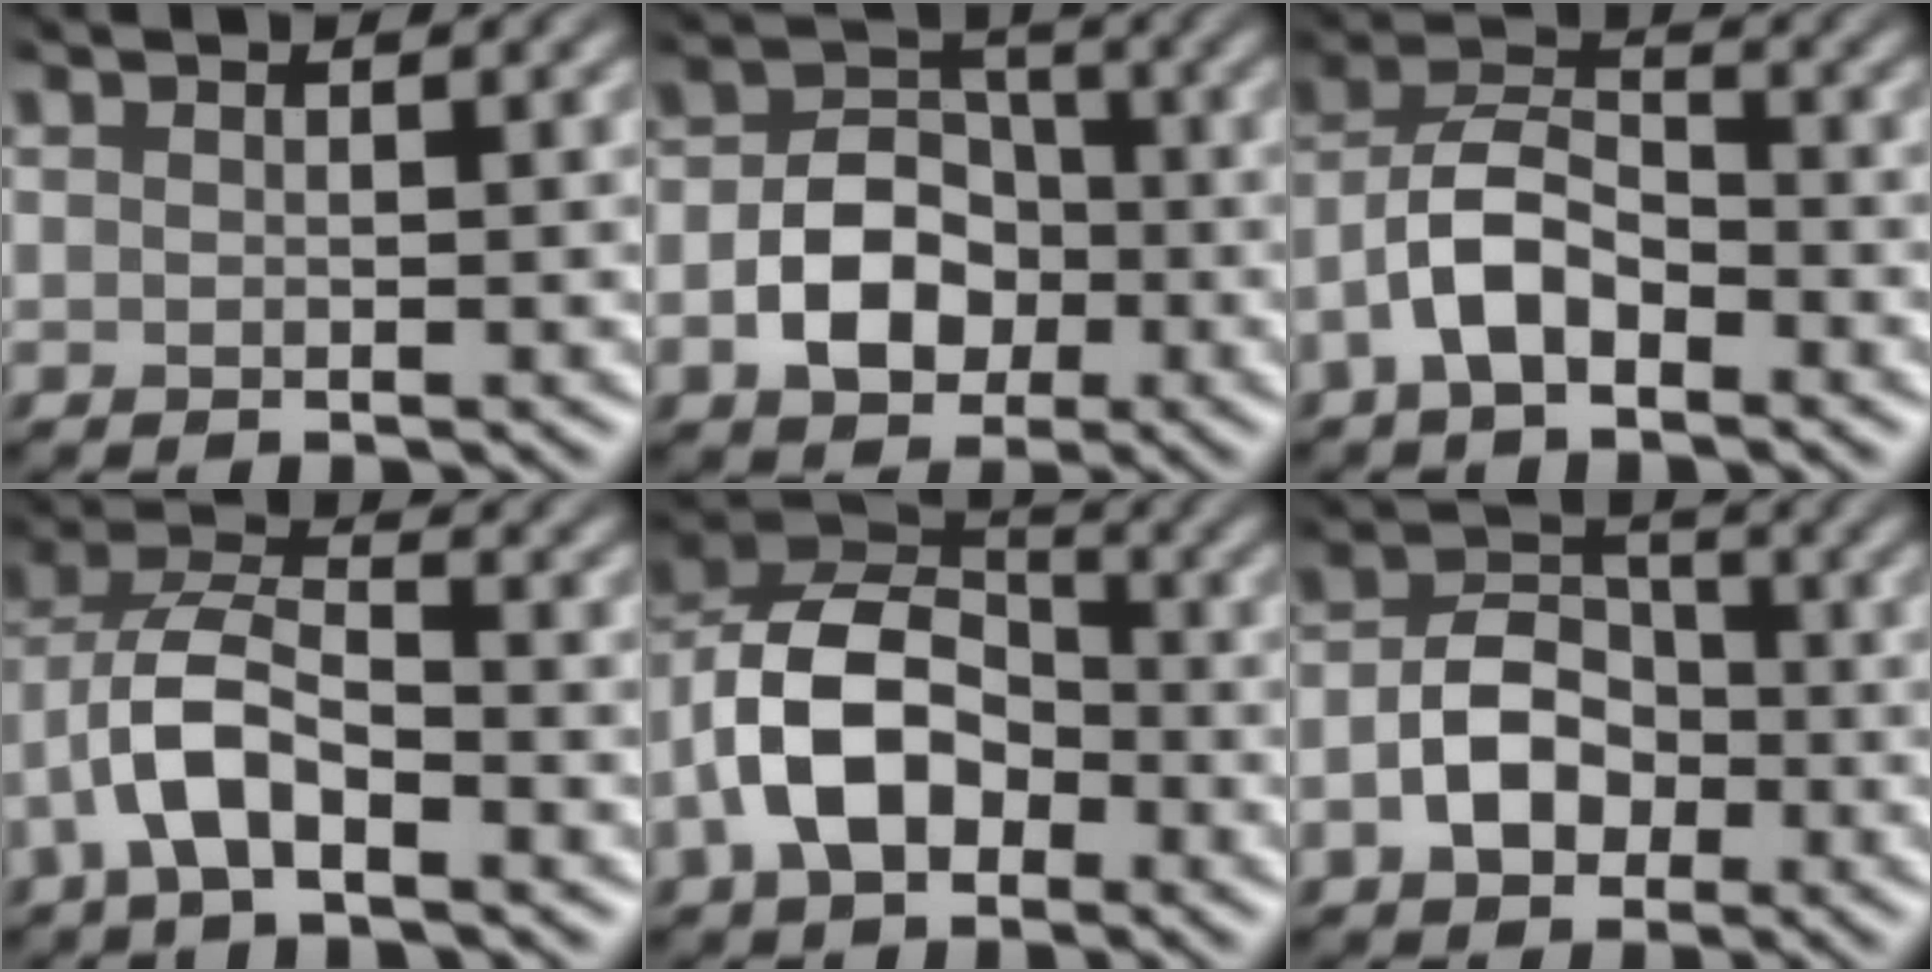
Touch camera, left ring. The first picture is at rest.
{"total": 5.0, "force": [-2.6, 3.6, 2.4], "torque": [-0.037, -0.004, -0.044]}
{"total": 5.0, "force": [-3.5, 2.2, 2.8], "torque": [-0.056, 0.006, -0.069]}
{"total": 5.4, "force": [-3.2, 2.1, 3.7], "torque": [-0.081, 0.004, -0.064]}
{"total": 7.5, "force": [-3.7, 4.8, 4.4], "torque": [-0.088, 0.009, -0.072]}
{"total": 4.4, "force": [-2.4, 3.0, 2.1], "torque": [-0.037, -0.003, -0.043]}